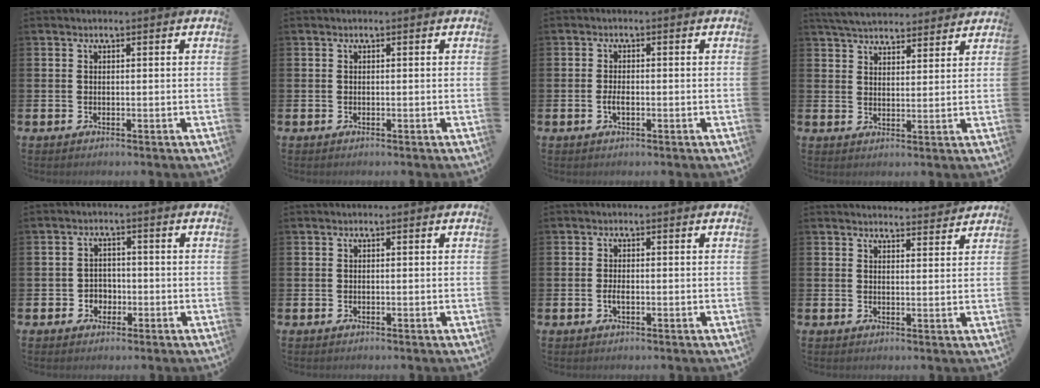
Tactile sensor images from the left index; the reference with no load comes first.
{"total": 0.0}
{"total": 1.7, "force": [-0.5, 0.8, 1.4], "torque": [-0.022, -0.002, -0.010]}
{"total": 5.4, "force": [5.2, 1.1, 0.8], "torque": [-0.031, -0.024, 0.095]}
{"total": 2.5, "force": [-1.1, 2.2, 0.6], "torque": [-0.013, 0.004, -0.028]}
{"total": 0.0}
{"total": 1.4, "force": [-0.4, 0.6, 1.2], "torque": [-0.017, -0.002, -0.009]}
{"total": 3.3, "force": [3.3, 0.2, 0.0], "torque": [0.002, -0.024, 0.057]}